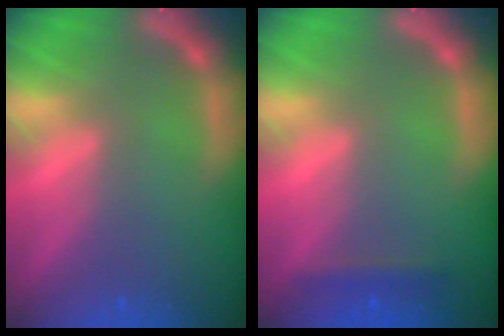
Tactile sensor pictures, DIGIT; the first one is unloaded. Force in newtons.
{"total": 1.4}